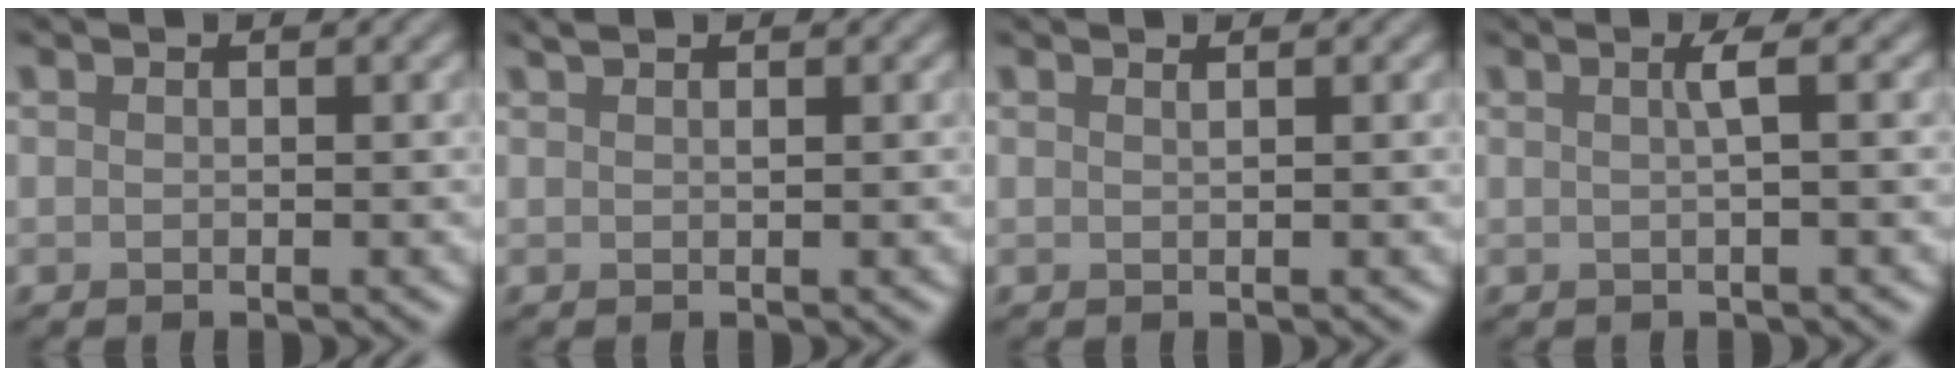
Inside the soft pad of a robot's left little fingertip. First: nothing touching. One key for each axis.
{"total": 0.8, "fx": 0.6, "fy": 0.1, "fz": 0.4, "tx": -0.006, "ty": 0.001, "tz": 0.012}
{"total": 0.5, "fx": 0.5, "fy": 0.2, "fz": 0.2, "tx": 0.003, "ty": -0.001, "tz": 0.005}
{"total": 1.5, "fx": 0.2, "fy": 0.3, "fz": 1.4, "tx": -0.024, "ty": 0.005, "tz": -0.002}